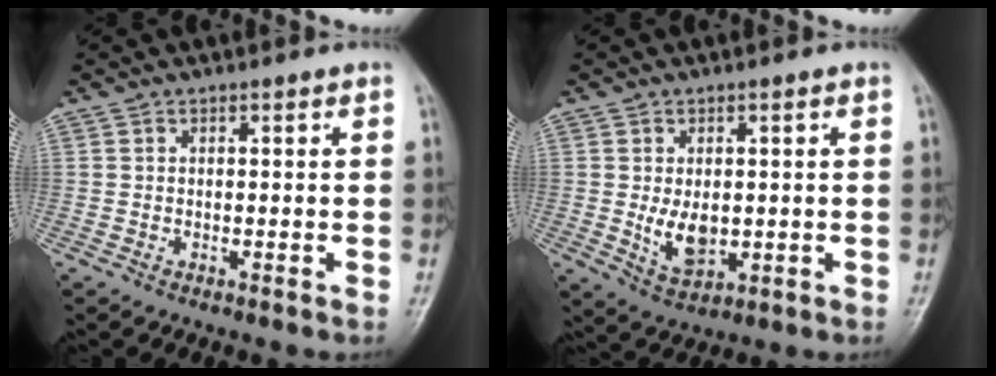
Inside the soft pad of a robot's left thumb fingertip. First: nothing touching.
{"total": 6.1, "force": [-0.1, 3.8, 4.8], "torque": [-0.069, -0.013, 0.011]}